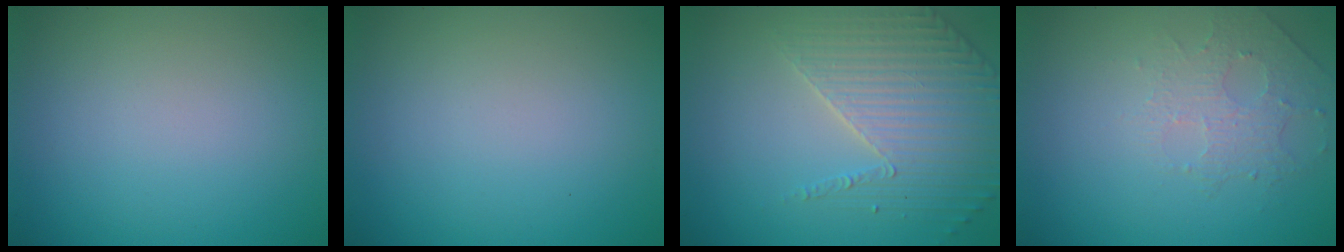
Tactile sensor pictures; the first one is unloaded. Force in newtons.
{"total": 0.0}
{"total": 3.6, "press": 3.6, "slide": 0.7}
{"total": 1.6, "press": 1.2, "slide": 1.0}